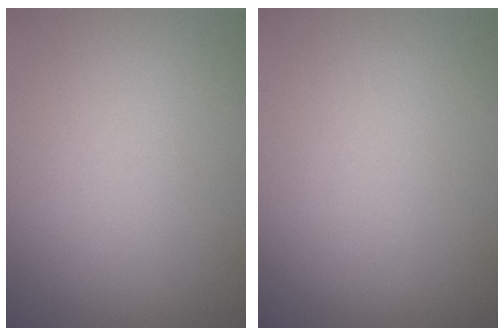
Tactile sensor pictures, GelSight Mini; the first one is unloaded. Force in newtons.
{"total": 0.0}